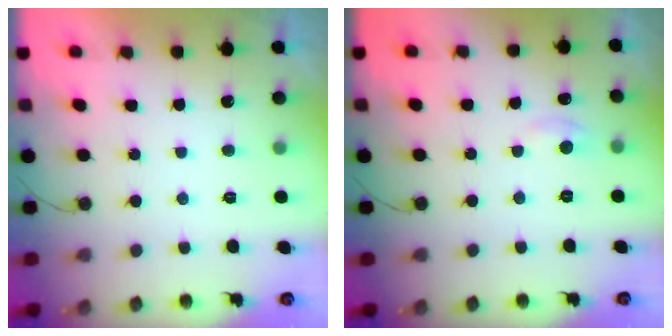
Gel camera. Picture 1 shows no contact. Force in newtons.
{"total": 3.2, "press": 3.2, "slide": 0.5}